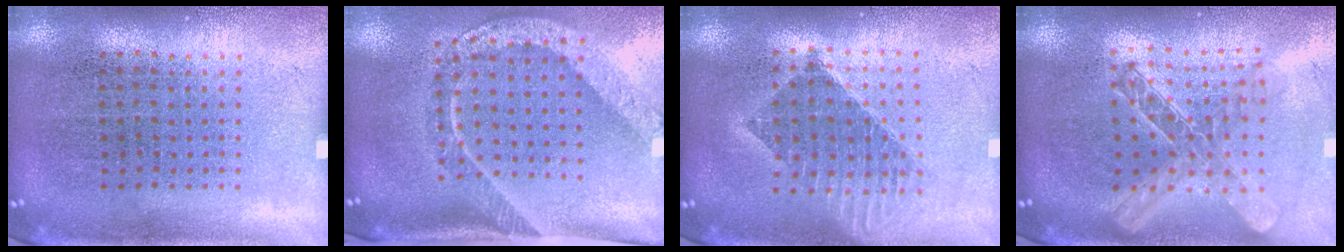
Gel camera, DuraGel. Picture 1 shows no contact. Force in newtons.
{"total": 2.1, "press": 1.5, "slide": 1.5}
{"total": 1.6, "press": 1.4, "slide": 0.9}
{"total": 2.1, "press": 1.8, "slide": 1.2}